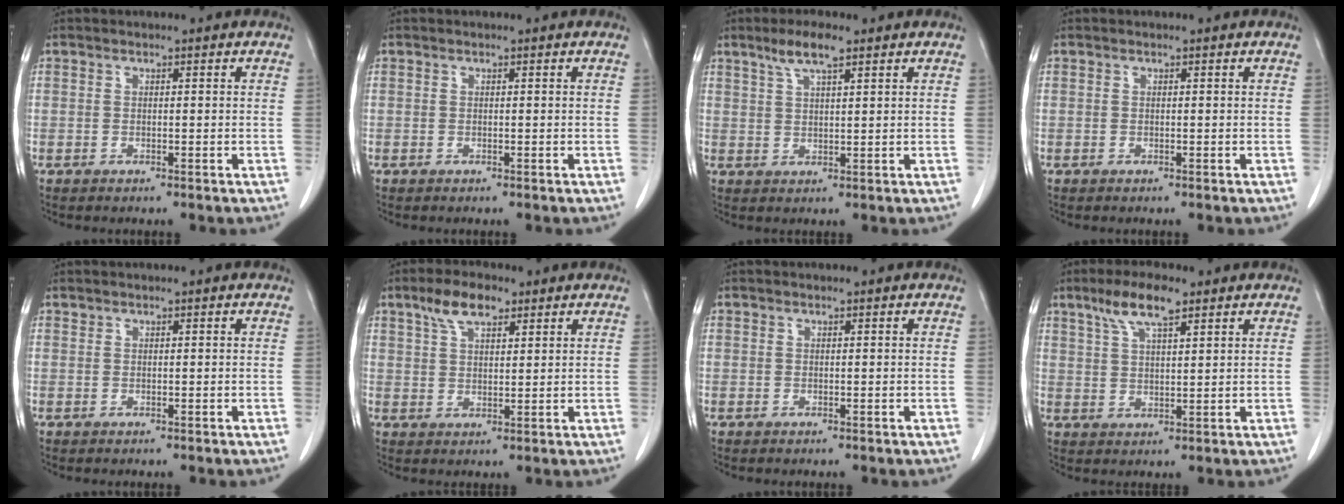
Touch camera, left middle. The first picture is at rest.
{"total": 0.0}
{"total": 4.8, "force": [3.3, 0.7, 3.5], "torque": [-0.071, 0.005, 0.062]}
{"total": 0.0}
{"total": 0.0}
{"total": 6.1, "force": [3.8, 2.4, 4.0], "torque": [-0.080, 0.015, 0.071]}
{"total": 0.0}
{"total": 6.9, "force": [4.5, 1.5, 5.0], "torque": [-0.103, 0.012, 0.085]}